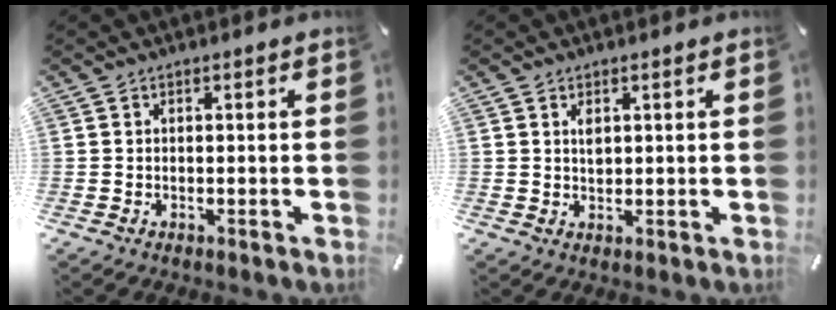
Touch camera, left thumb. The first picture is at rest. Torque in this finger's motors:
{"motor_torque": [0.43, 0.41, 0.25, -0.18, 0.07]}